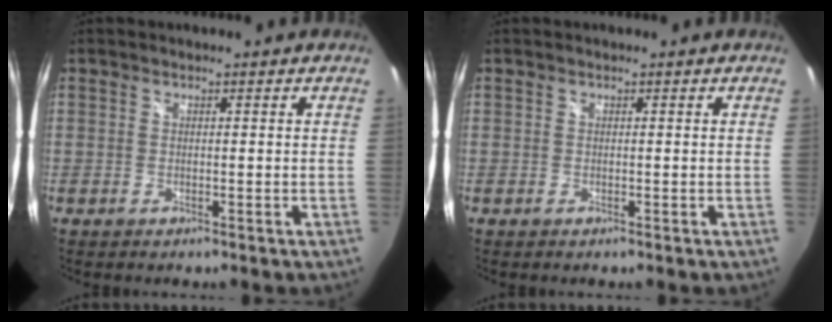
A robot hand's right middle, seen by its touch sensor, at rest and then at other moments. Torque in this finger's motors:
{"motor_torque": [0.00, 0.00, 0.00, 0.00]}